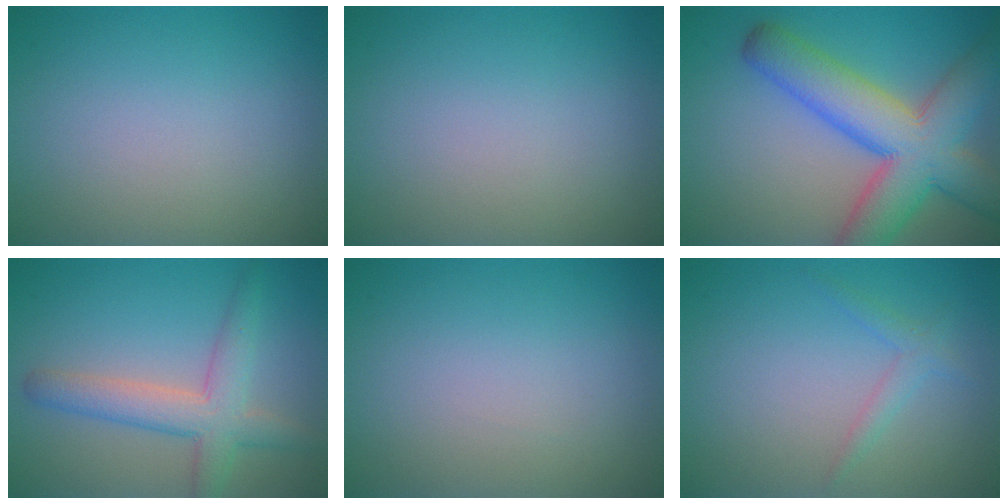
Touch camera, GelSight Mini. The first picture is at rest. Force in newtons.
{"total": 0.0}
{"total": 10.1, "press": 10.1, "slide": 0.5}
{"total": 4.7, "press": 4.7, "slide": 0.2}
{"total": 0.0}
{"total": 1.4, "press": 1.4, "slide": 0.1}